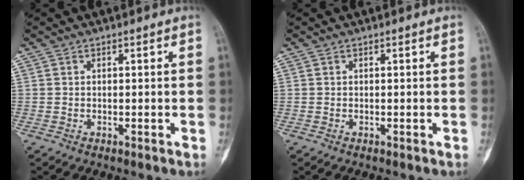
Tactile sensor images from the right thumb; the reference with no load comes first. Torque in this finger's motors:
{"motor_torque": [0.00, 0.00, 0.02, -0.02, 0.01]}